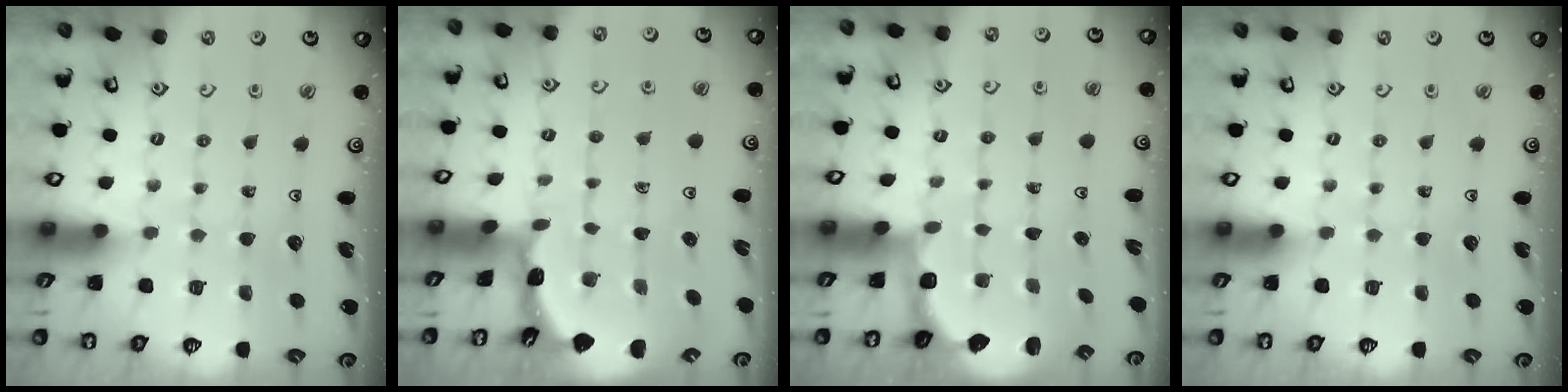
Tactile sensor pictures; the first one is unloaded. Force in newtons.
{"total": 1.8, "press": 1.8, "slide": 0.2}
{"total": 2.7, "press": 2.1, "slide": 1.8}
{"total": 0.0}